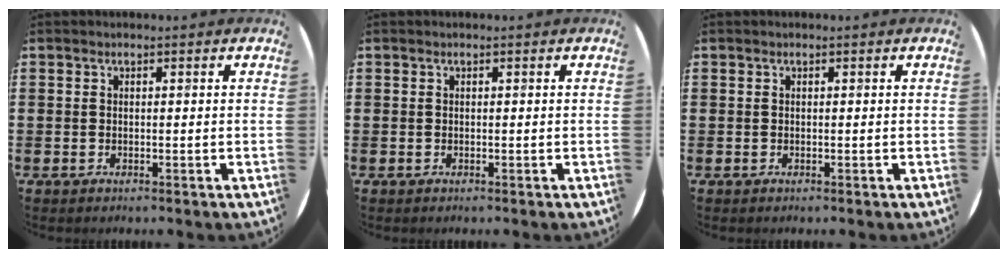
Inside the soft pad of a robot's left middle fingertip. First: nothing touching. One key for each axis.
{"total": 0.0}
{"total": 0.0}